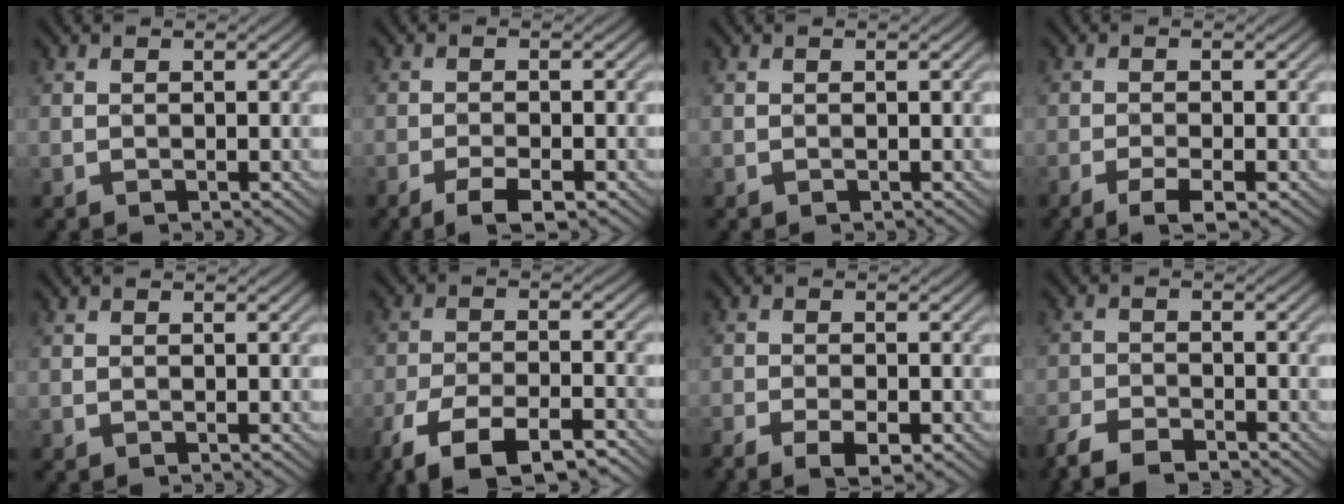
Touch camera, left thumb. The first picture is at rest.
{"total": 3.5, "force": [-2.5, 0.6, 2.4], "torque": [-0.050, 0.005, -0.043]}
{"total": 0.0}
{"total": 3.2, "force": [-2.1, 0.4, 2.4], "torque": [-0.052, 0.004, -0.038]}
{"total": 0.0}
{"total": 9.1, "force": [-6.7, 2.7, 5.6], "torque": [-0.105, 0.001, -0.127]}
{"total": 4.7, "force": [-3.2, 1.3, 3.2], "torque": [-0.064, -0.005, -0.053]}
{"total": 5.1, "force": [-4.3, 1.2, 2.3], "torque": [-0.052, -0.005, -0.088]}